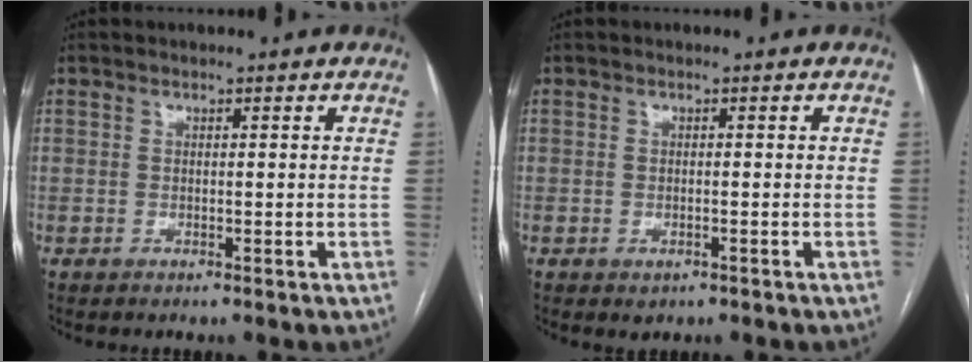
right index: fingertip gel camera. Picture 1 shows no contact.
{"total": 1.3, "force": [-0.6, 0.7, 0.8], "torque": [-0.011, -0.001, -0.002]}